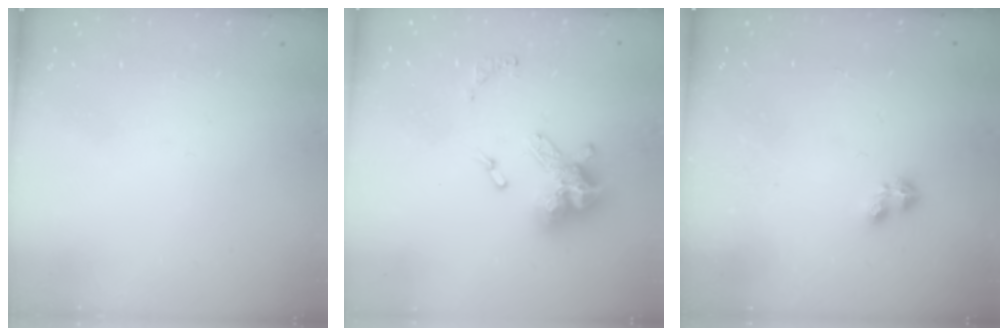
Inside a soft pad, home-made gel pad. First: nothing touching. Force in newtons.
{"total": 14.1, "press": 14.1, "slide": 0.9}
{"total": 2.2, "press": 2.2, "slide": 0.4}